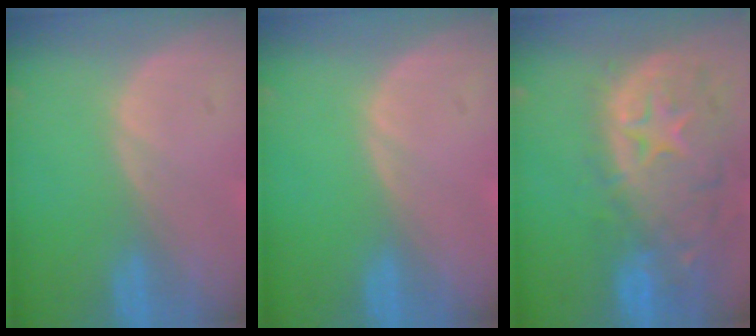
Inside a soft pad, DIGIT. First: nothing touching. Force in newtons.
{"total": 0.0}
{"total": 14.0, "press": 11.3, "slide": 8.2}